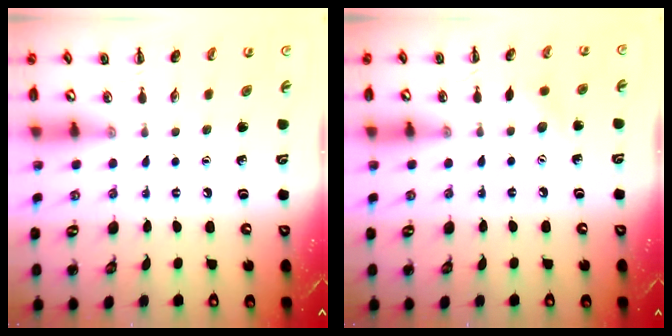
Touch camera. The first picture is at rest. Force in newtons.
{"total": 5.2, "press": 5.0, "slide": 1.2}